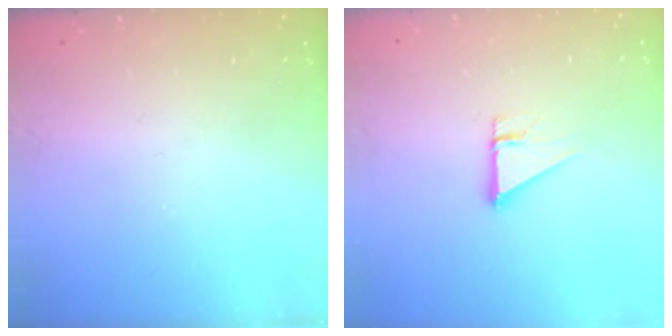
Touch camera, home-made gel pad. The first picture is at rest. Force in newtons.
{"total": 2.7, "press": 2.7, "slide": 0.2}